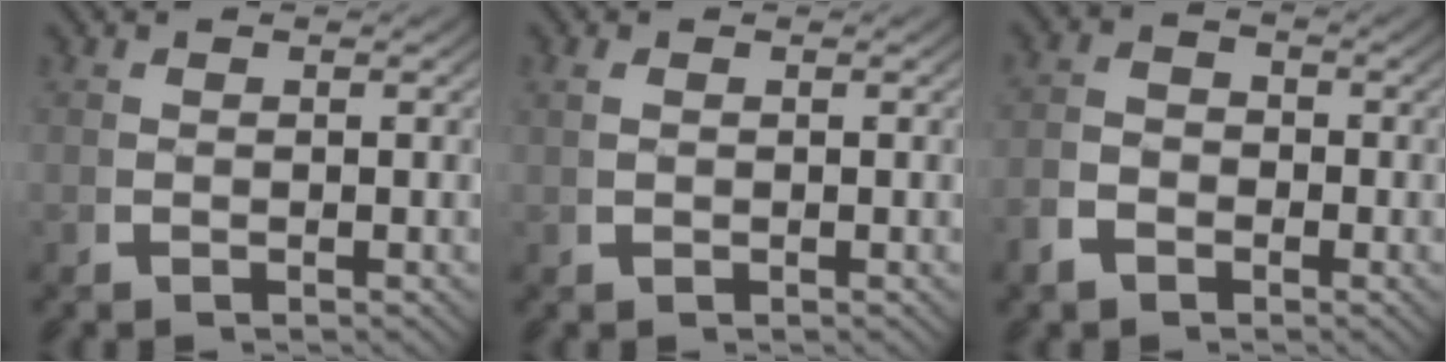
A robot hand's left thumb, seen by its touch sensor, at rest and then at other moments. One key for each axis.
{"total": 0.7, "fx": 0.4, "fy": 0.2, "fz": 0.5, "tx": -0.011, "ty": 0.000, "tz": 0.012}
{"total": 2.5, "fx": -1.0, "fy": 1.8, "fz": 1.3, "tx": -0.028, "ty": -0.009, "tz": -0.021}